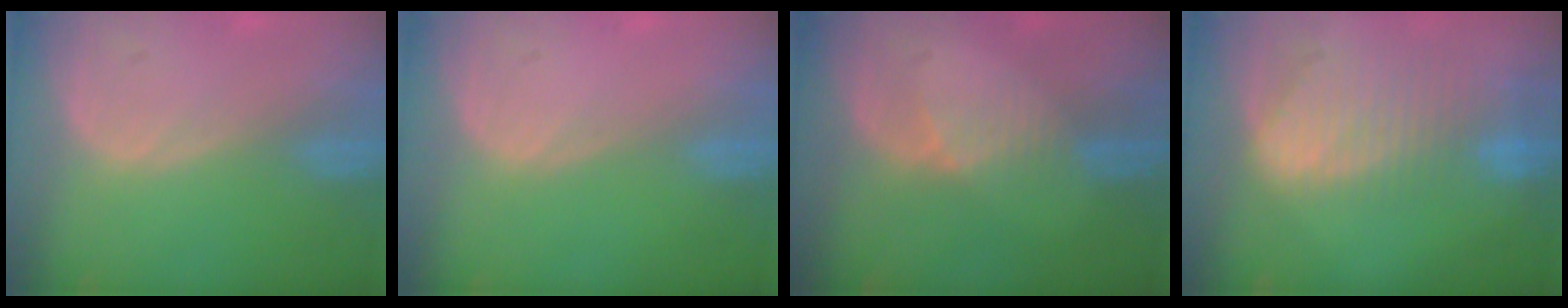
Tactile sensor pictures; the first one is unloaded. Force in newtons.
{"total": 0.0}
{"total": 2.7, "press": 2.7, "slide": 0.3}
{"total": 9.4, "press": 8.2, "slide": 4.6}